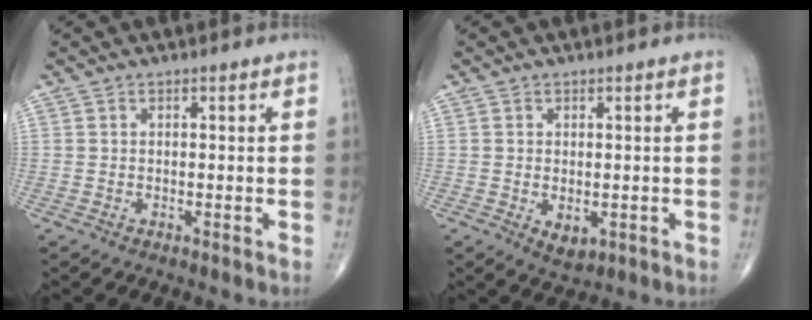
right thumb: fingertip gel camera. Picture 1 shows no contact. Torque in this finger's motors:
{"motor_torque": [-0.29, 0.24, -0.26, -0.19, 0.08]}